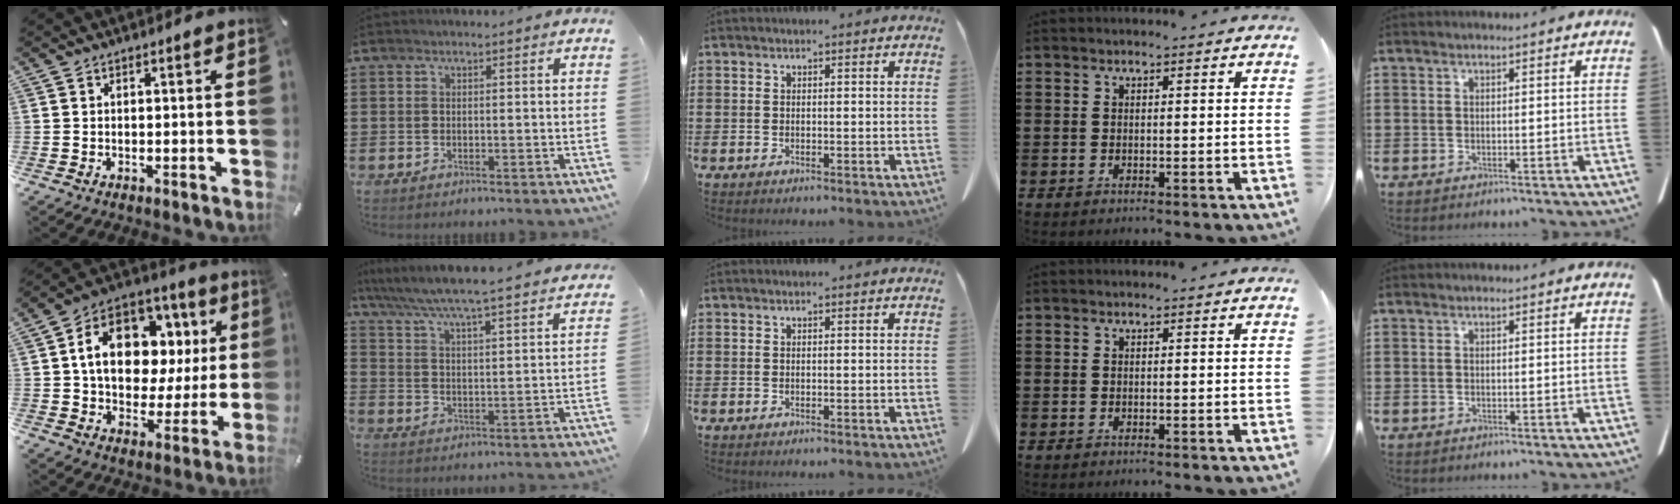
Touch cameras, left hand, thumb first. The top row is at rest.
{"thumb": {"total": 17.2, "force": [4.5, 12.4, 11.1], "torque": [-0.184, -0.011, 0.083]}, "index": {"total": 5.4, "force": [5.2, -0.7, 1.5], "torque": [-0.054, -0.044, 0.081]}}